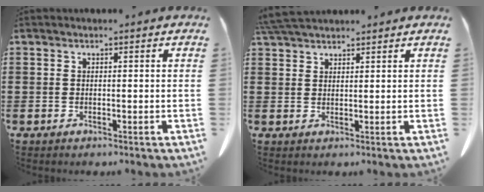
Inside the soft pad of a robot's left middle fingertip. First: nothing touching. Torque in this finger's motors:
{"motor_torque": [0.68, 0.31, 0.57, 0.16]}